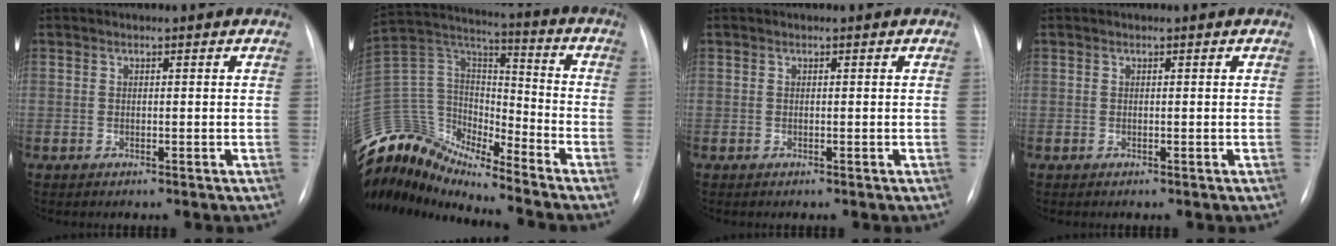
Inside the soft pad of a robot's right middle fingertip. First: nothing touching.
{"total": 17.4, "force": [-16.2, 3.7, 5.2], "torque": [-0.110, 0.059, -0.304]}
{"total": 0.0}
{"total": 0.0}